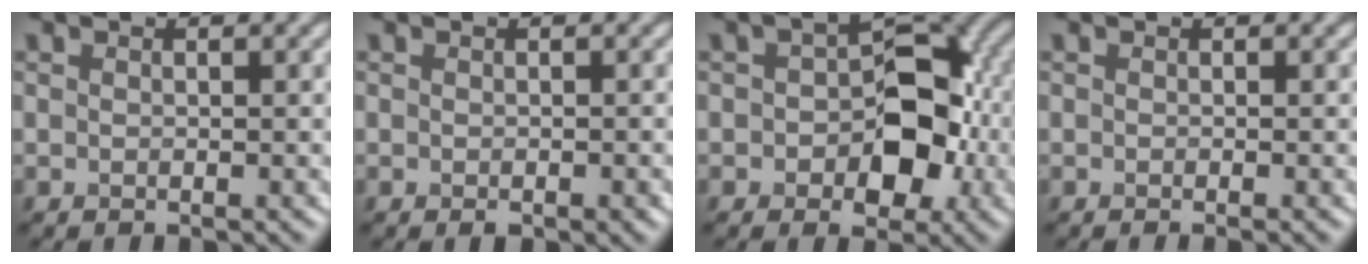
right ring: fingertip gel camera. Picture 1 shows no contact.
{"total": 1.2, "force": [-0.7, 0.4, 0.9], "torque": [-0.013, -0.003, -0.008]}
{"total": 7.5, "force": [-0.9, 4.6, 5.9], "torque": [-0.070, 0.008, -0.019]}
{"total": 0.7, "force": [-0.3, 0.2, 0.6], "torque": [-0.005, -0.005, -0.007]}